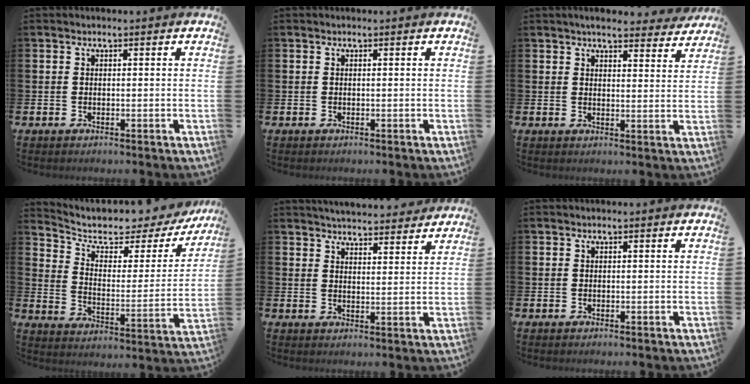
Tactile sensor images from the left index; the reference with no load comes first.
{"total": 0.0}
{"total": 4.4, "force": [4.2, 0.6, 1.1], "torque": [-0.024, -0.023, 0.073]}
{"total": 6.2, "force": [5.2, 2.6, 2.3], "torque": [-0.073, -0.040, 0.082]}
{"total": 4.7, "force": [4.7, 0.6, 0.1], "torque": [-0.015, -0.030, 0.084]}
{"total": 0.0}